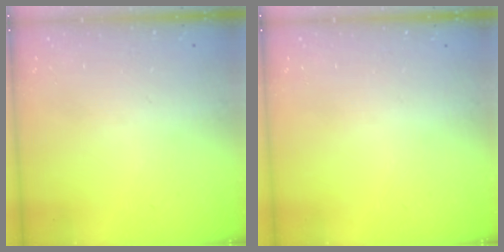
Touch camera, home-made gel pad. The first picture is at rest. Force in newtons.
{"total": 0.0}